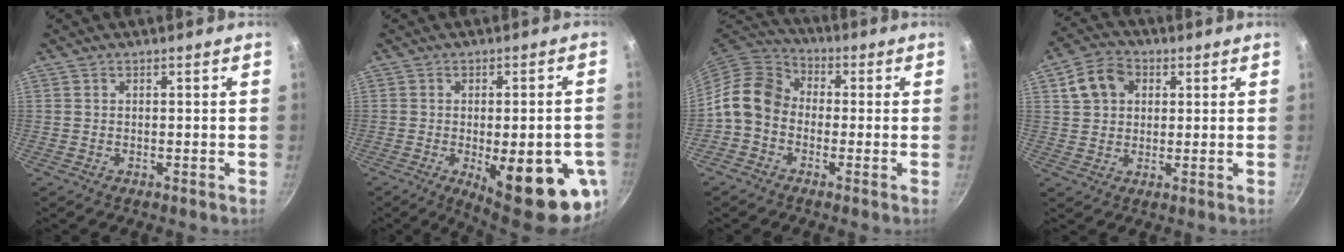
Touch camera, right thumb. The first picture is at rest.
{"total": 19.3, "force": [-5.9, 6.3, 17.2], "torque": [-0.196, -0.007, -0.067]}
{"total": 9.5, "force": [-1.6, 7.5, 5.5], "torque": [-0.081, 0.038, -0.057]}
{"total": 8.3, "force": [2.6, 6.5, 4.5], "torque": [-0.064, 0.013, 0.037]}